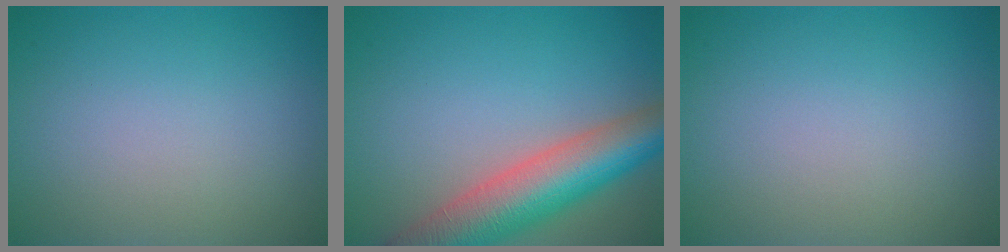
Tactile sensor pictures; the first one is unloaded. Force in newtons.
{"total": 8.8, "press": 8.8, "slide": 0.2}
{"total": 0.0}